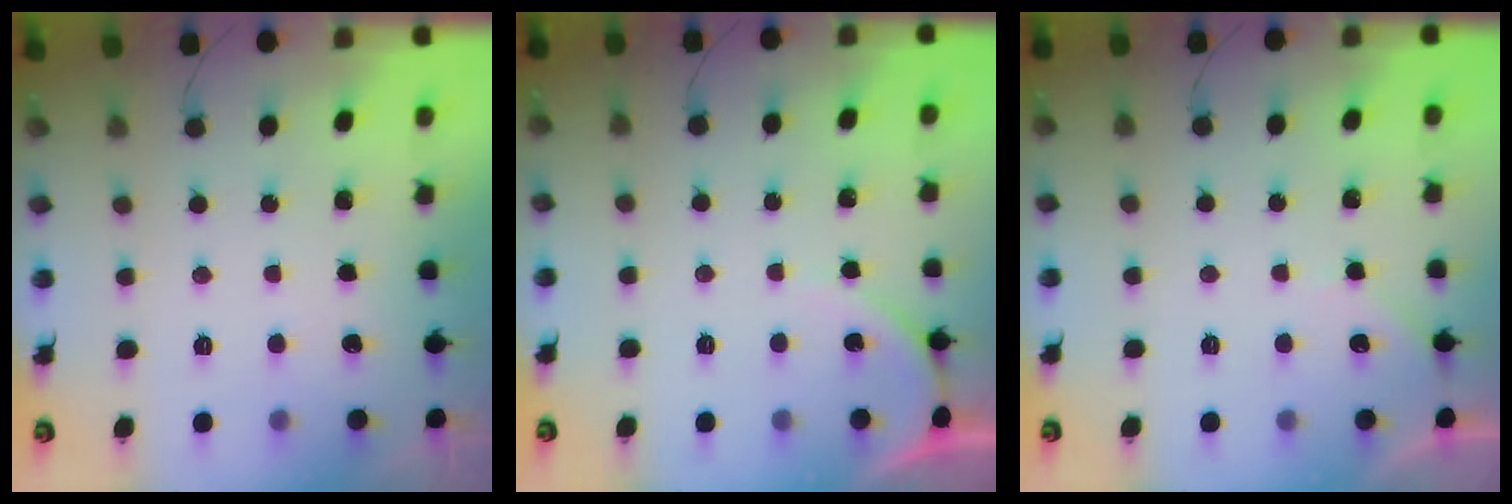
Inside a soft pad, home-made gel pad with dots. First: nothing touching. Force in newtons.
{"total": 3.0, "press": 3.0, "slide": 0.3}
{"total": 3.1, "press": 3.1, "slide": 0.3}